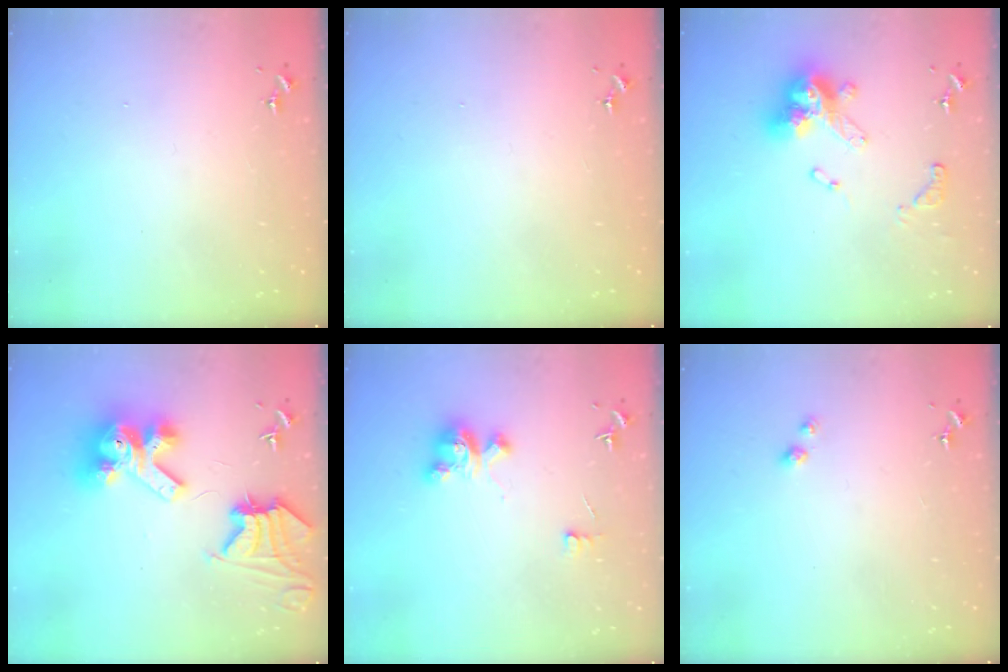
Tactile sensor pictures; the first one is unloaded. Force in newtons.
{"total": 0.0}
{"total": 15.9, "press": 15.9, "slide": 1.1}
{"total": 16.2, "press": 16.1, "slide": 2.1}
{"total": 5.8, "press": 5.8, "slide": 0.4}
{"total": 3.4, "press": 3.4, "slide": 0.2}